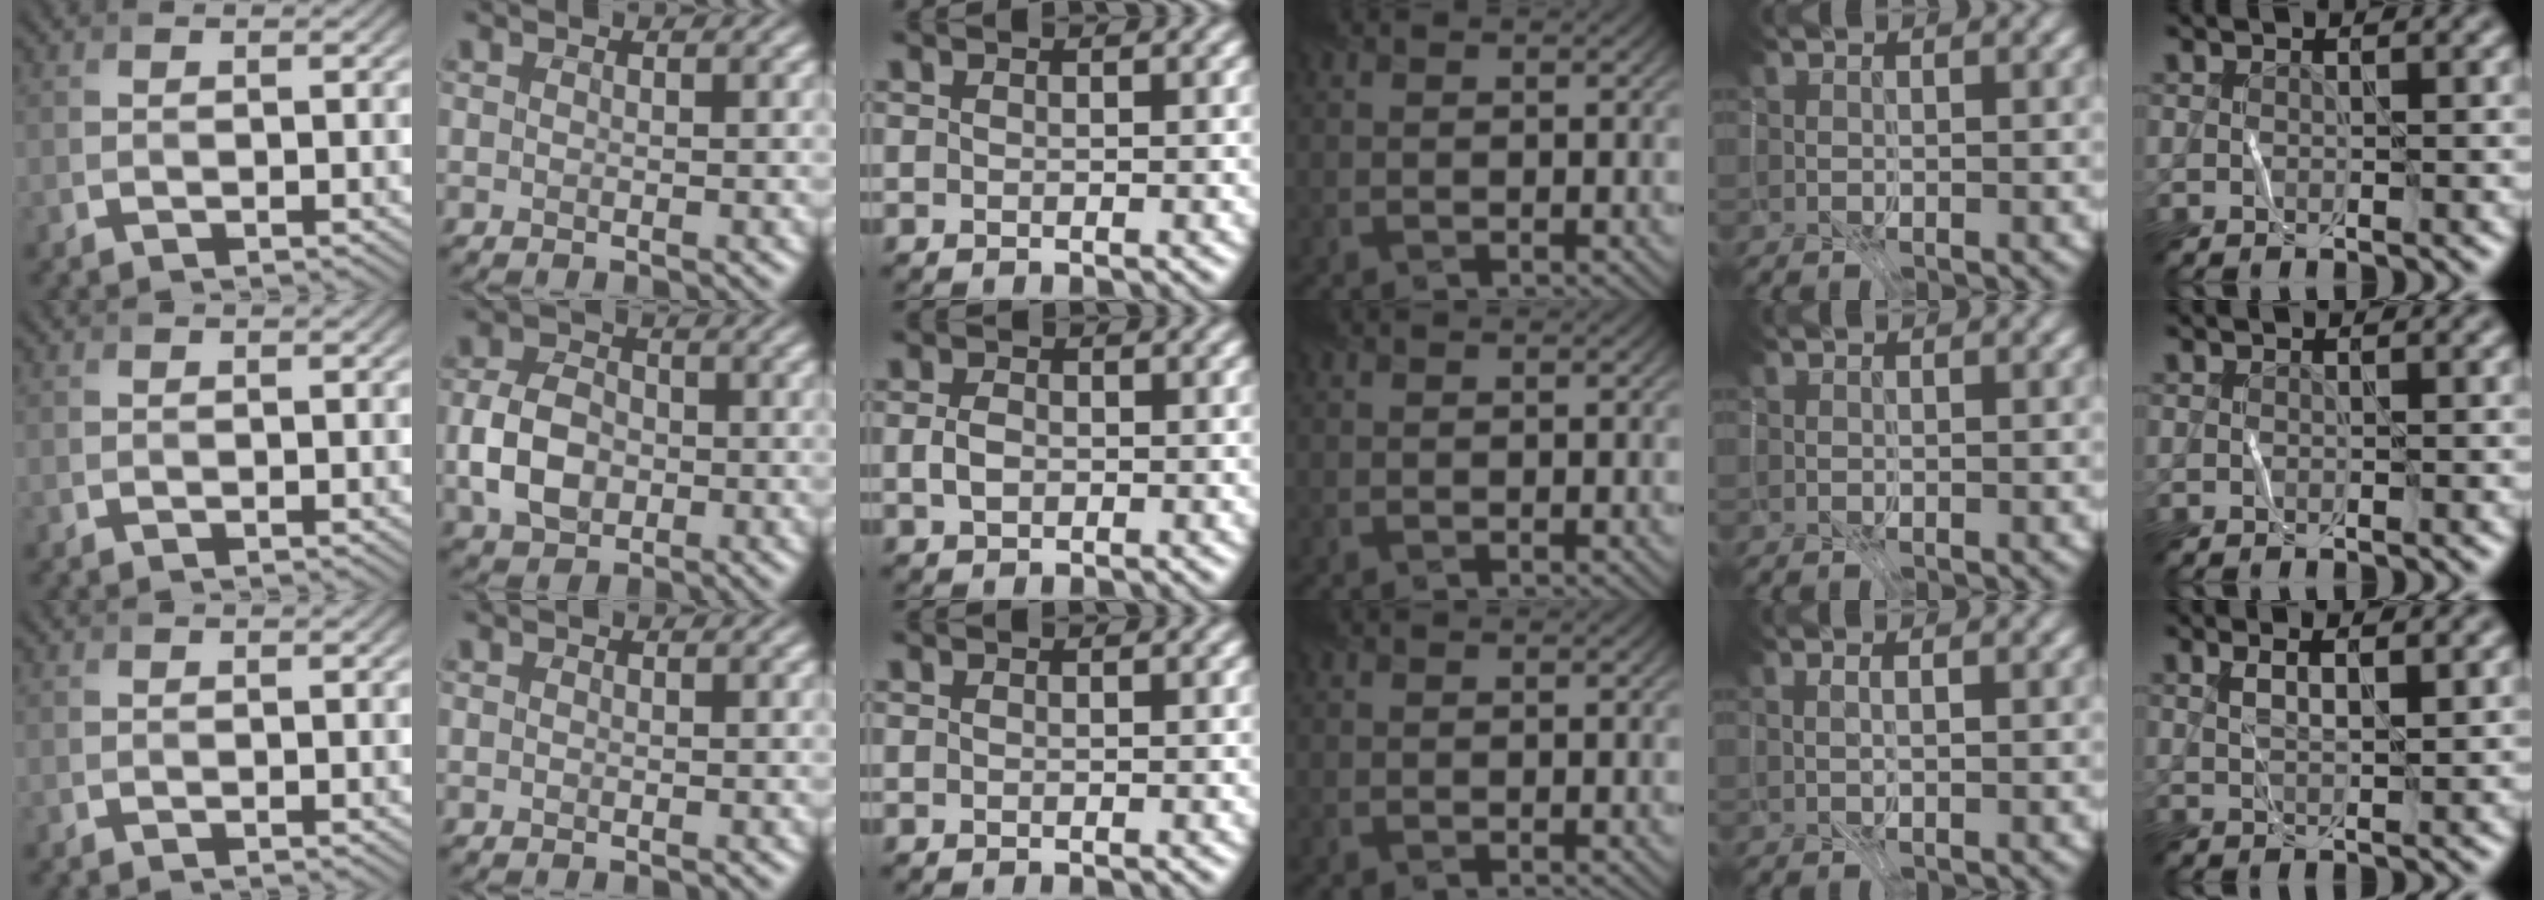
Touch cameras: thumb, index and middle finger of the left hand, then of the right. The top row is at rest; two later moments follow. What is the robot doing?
{"motion": "fold", "object": "coffee filter"}